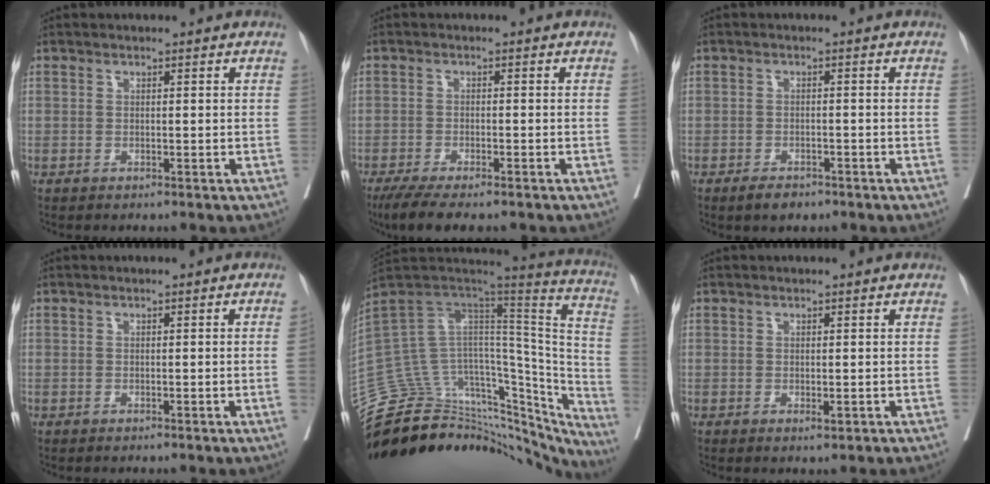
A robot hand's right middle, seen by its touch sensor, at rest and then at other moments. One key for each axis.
{"total": 6.9, "fx": -5.4, "fy": 1.6, "fz": 4.0, "tx": -0.062, "ty": -0.014, "tz": -0.089}
{"total": 2.8, "fx": -2.0, "fy": 1.3, "fz": 1.4, "tx": -0.025, "ty": -0.001, "tz": -0.028}
{"total": 0.8, "fx": -0.2, "fy": -0.1, "fz": 0.7, "tx": -0.012, "ty": 0.000, "tz": -0.001}
{"total": 37.8, "fx": -32.5, "fy": 13.2, "fz": 14.0, "tx": -0.167, "ty": 0.025, "tz": -0.427}
{"total": 0.9, "fx": -0.2, "fy": 0.4, "fz": 0.8, "tx": -0.010, "ty": -0.004, "tz": -0.002}